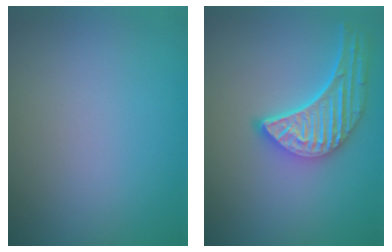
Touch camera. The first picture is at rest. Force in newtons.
{"total": 5.5, "press": 4.4, "slide": 3.3}